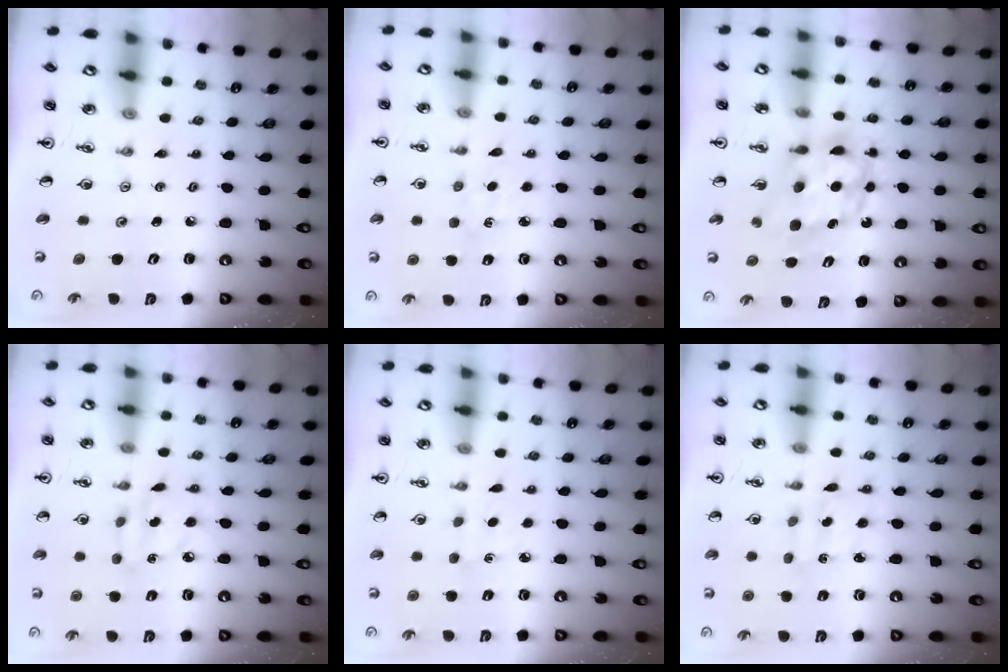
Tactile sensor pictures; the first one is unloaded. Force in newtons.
{"total": 3.9, "press": 3.9, "slide": 0.5}
{"total": 7.1, "press": 7.1, "slide": 0.4}
{"total": 4.0, "press": 4.0, "slide": 0.3}
{"total": 4.2, "press": 4.1, "slide": 0.5}
{"total": 2.6, "press": 2.6, "slide": 0.6}